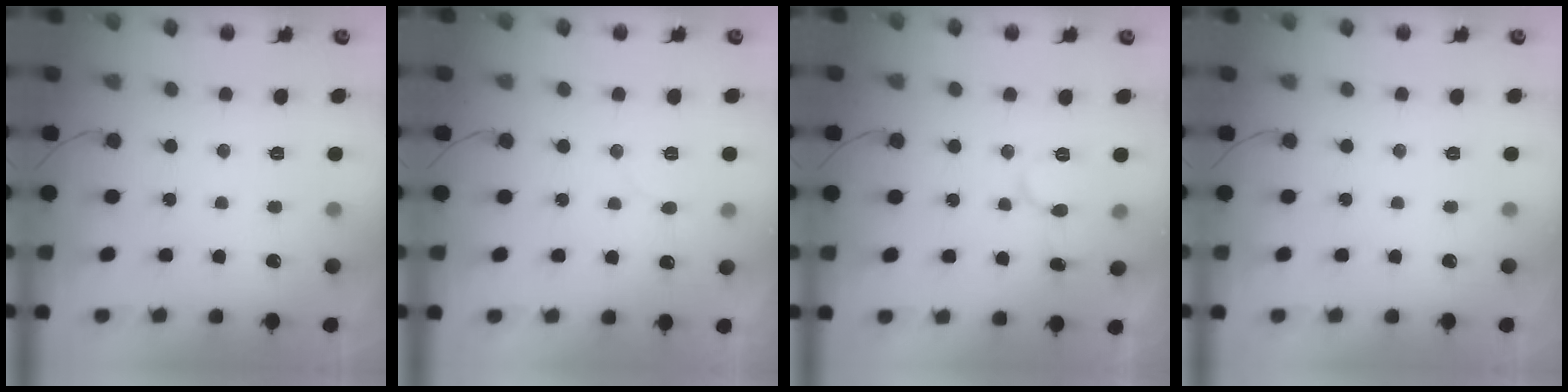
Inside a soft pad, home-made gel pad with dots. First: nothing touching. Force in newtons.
{"total": 4.5, "press": 4.5, "slide": 0.4}
{"total": 8.1, "press": 8.1, "slide": 0.8}
{"total": 0.0}